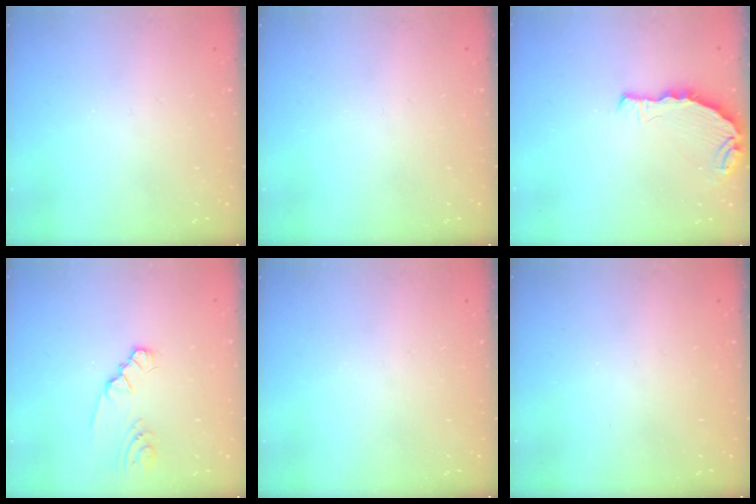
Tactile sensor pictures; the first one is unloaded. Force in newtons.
{"total": 0.0}
{"total": 7.4, "press": 5.7, "slide": 4.7}
{"total": 2.5, "press": 2.5, "slide": 0.3}
{"total": 0.0}
{"total": 0.0}